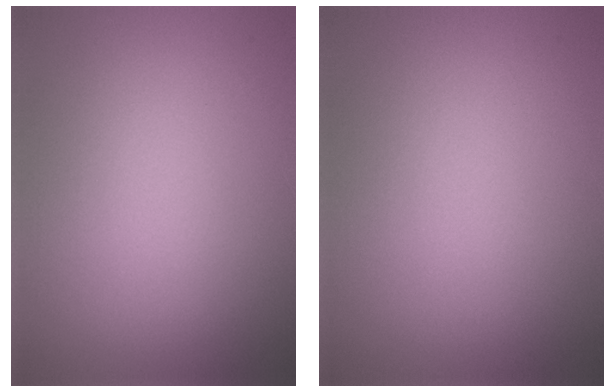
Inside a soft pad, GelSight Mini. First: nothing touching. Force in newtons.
{"total": 0.0}